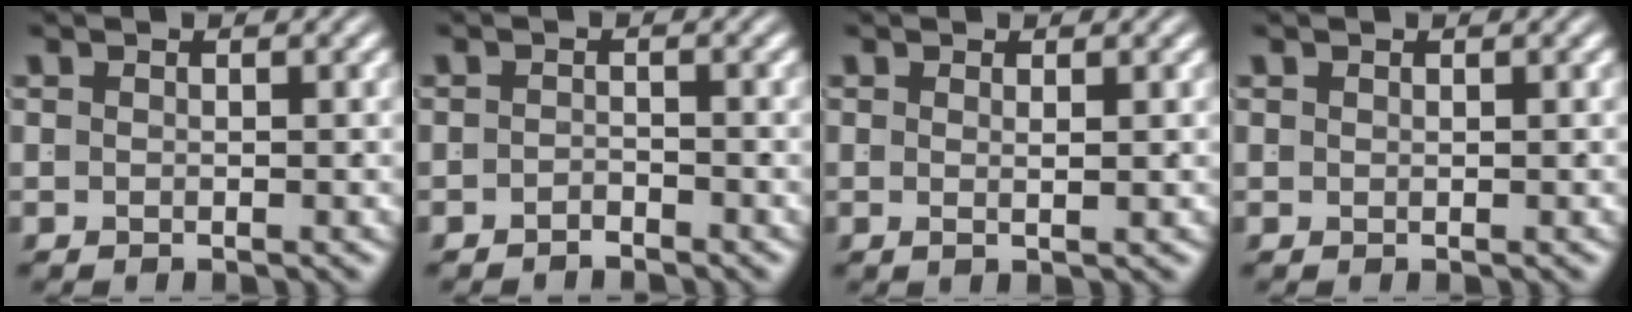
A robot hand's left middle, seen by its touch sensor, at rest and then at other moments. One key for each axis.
{"total": 1.7, "fx": -1.6, "fy": -0.3, "fz": -0.1, "tx": 0.010, "ty": -0.007, "tz": -0.027}
{"total": 1.1, "fx": 0.0, "fy": -0.7, "fz": 0.8, "tx": -0.011, "ty": -0.008, "tz": 0.005}
{"total": 0.0}